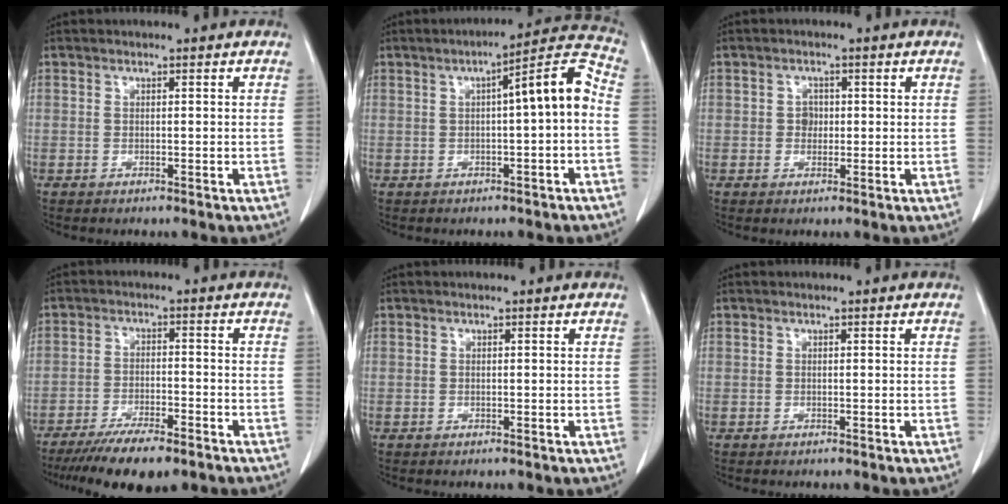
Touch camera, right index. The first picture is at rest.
{"total": 8.1, "force": [0.0, 0.9, 8.0], "torque": [-0.109, 0.029, -0.004]}
{"total": 1.8, "force": [0.1, 1.5, 0.9], "torque": [-0.012, 0.003, 0.000]}
{"total": 10.2, "force": [-7.8, 2.4, 6.2], "torque": [-0.097, -0.018, -0.125]}
{"total": 0.0}
{"total": 0.0}